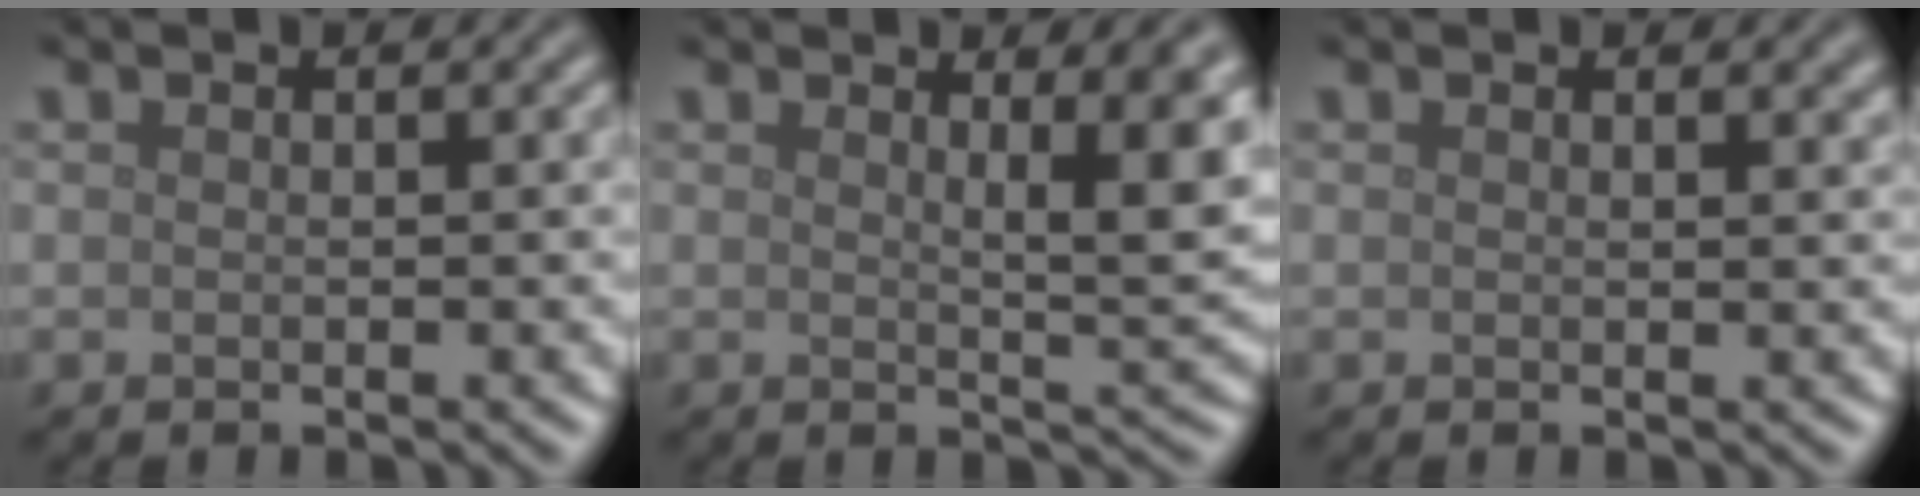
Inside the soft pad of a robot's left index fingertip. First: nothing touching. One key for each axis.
{"total": 5.2, "fx": 2.2, "fy": 1.4, "fz": 4.5, "tx": -0.047, "ty": -0.004, "tz": 0.031}
{"total": 1.2, "fx": 1.0, "fy": 0.5, "fz": 0.6, "tx": -0.004, "ty": 0.002, "tz": 0.013}